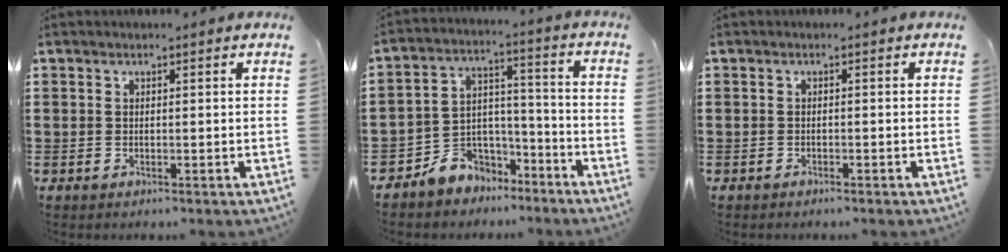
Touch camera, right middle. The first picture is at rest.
{"total": 6.2, "force": [-5.2, 3.4, -0.2], "torque": [-0.009, 0.016, -0.105]}
{"total": 0.7, "force": [-0.7, 0.2, 0.1], "torque": [-0.003, 0.001, -0.015]}